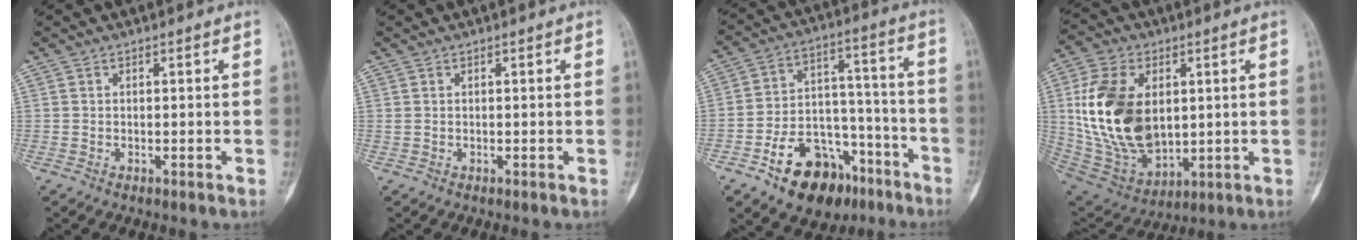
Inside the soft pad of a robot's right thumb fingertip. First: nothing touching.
{"total": 0.0}
{"total": 17.8, "force": [-10.4, 11.0, 9.4], "torque": [-0.109, 0.086, -0.161]}
{"total": 21.1, "force": [2.6, 13.3, 16.2], "torque": [-0.302, -0.018, 0.068]}